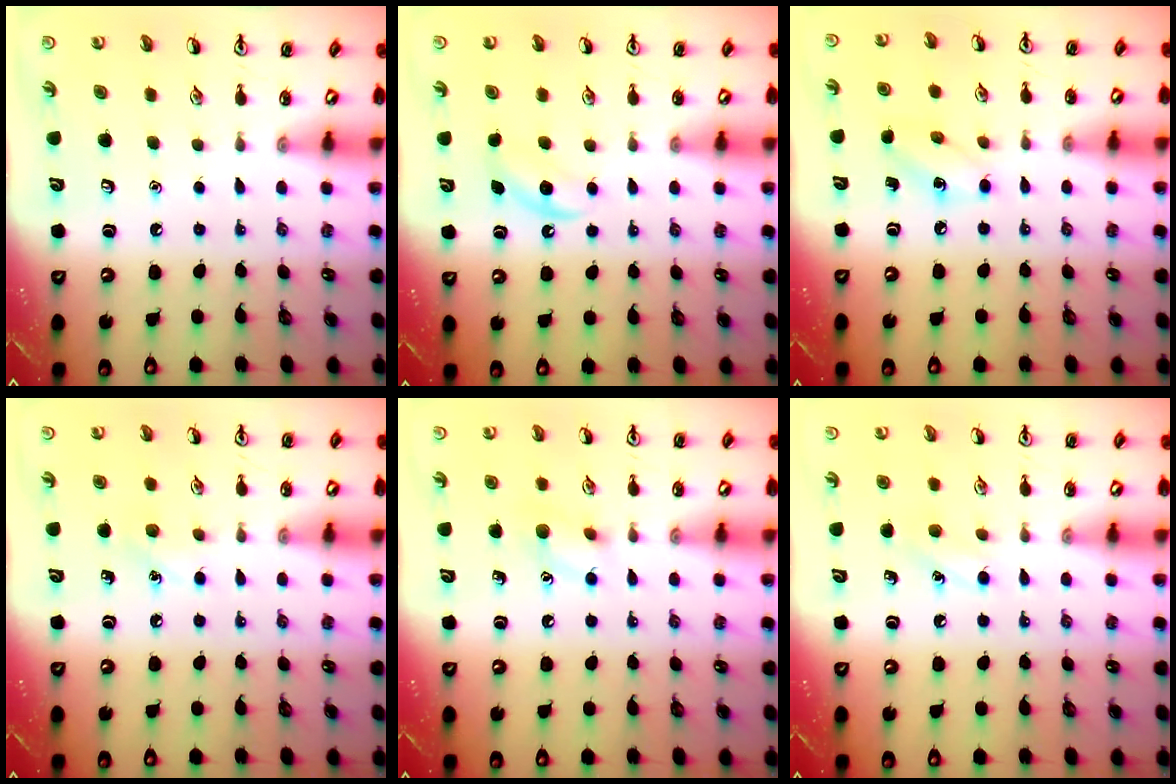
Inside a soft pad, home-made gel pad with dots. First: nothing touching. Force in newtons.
{"total": 3.8, "press": 3.6, "slide": 1.2}
{"total": 5.3, "press": 5.1, "slide": 1.3}
{"total": 6.3, "press": 6.0, "slide": 1.9}
{"total": 7.4, "press": 7.2, "slide": 1.5}
{"total": 7.6, "press": 7.3, "slide": 2.1}